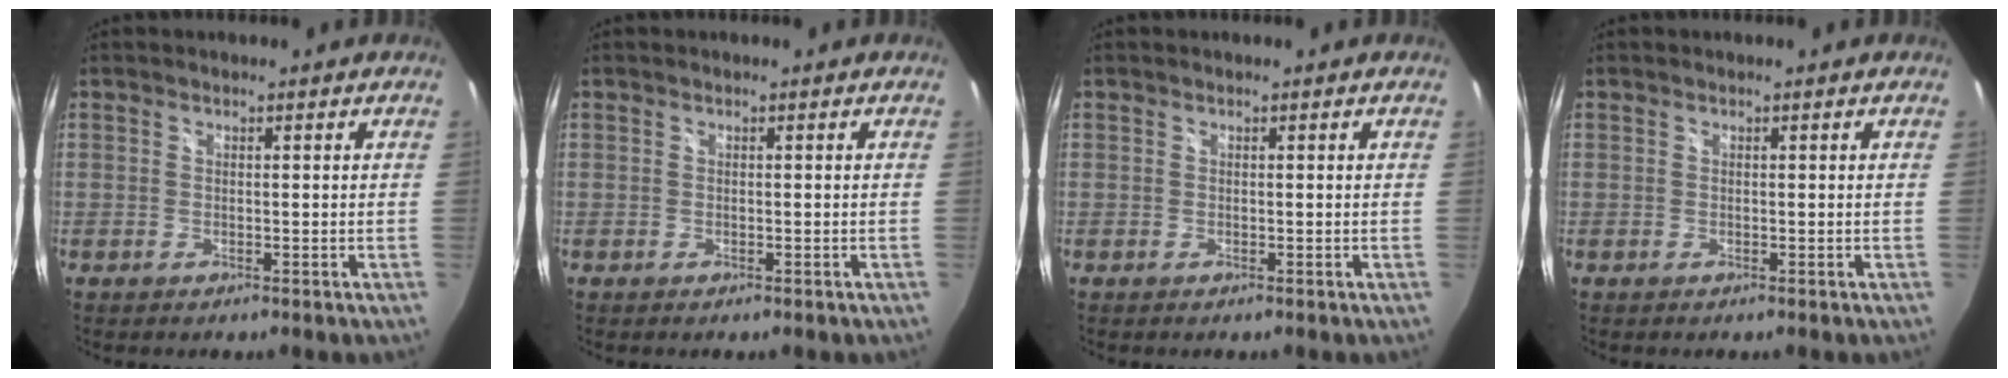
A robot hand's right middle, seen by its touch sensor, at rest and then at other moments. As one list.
[{"total": 0.0}, {"total": 0.0}, {"total": 0.0}]